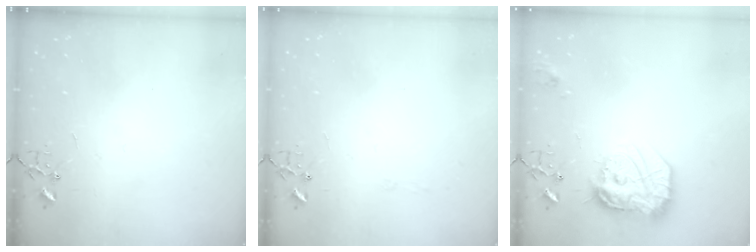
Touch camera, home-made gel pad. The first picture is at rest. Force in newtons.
{"total": 2.6, "press": 2.6, "slide": 0.5}
{"total": 17.3, "press": 17.2, "slide": 1.4}